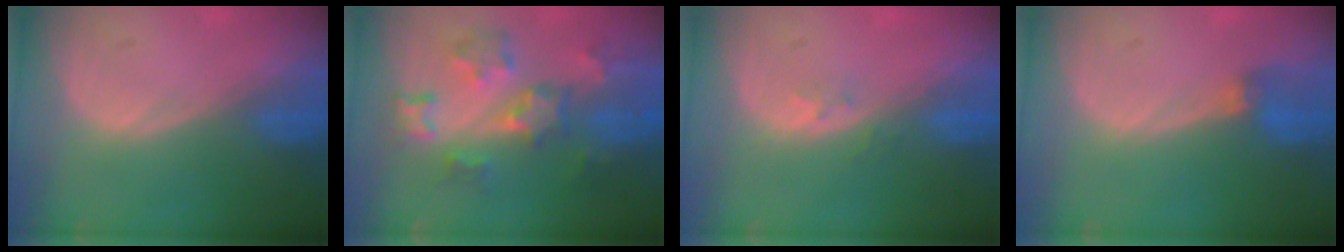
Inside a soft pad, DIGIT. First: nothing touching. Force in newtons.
{"total": 8.8, "press": 7.8, "slide": 4.2}
{"total": 1.6, "press": 1.2, "slide": 1.0}
{"total": 2.8, "press": 2.6, "slide": 1.1}